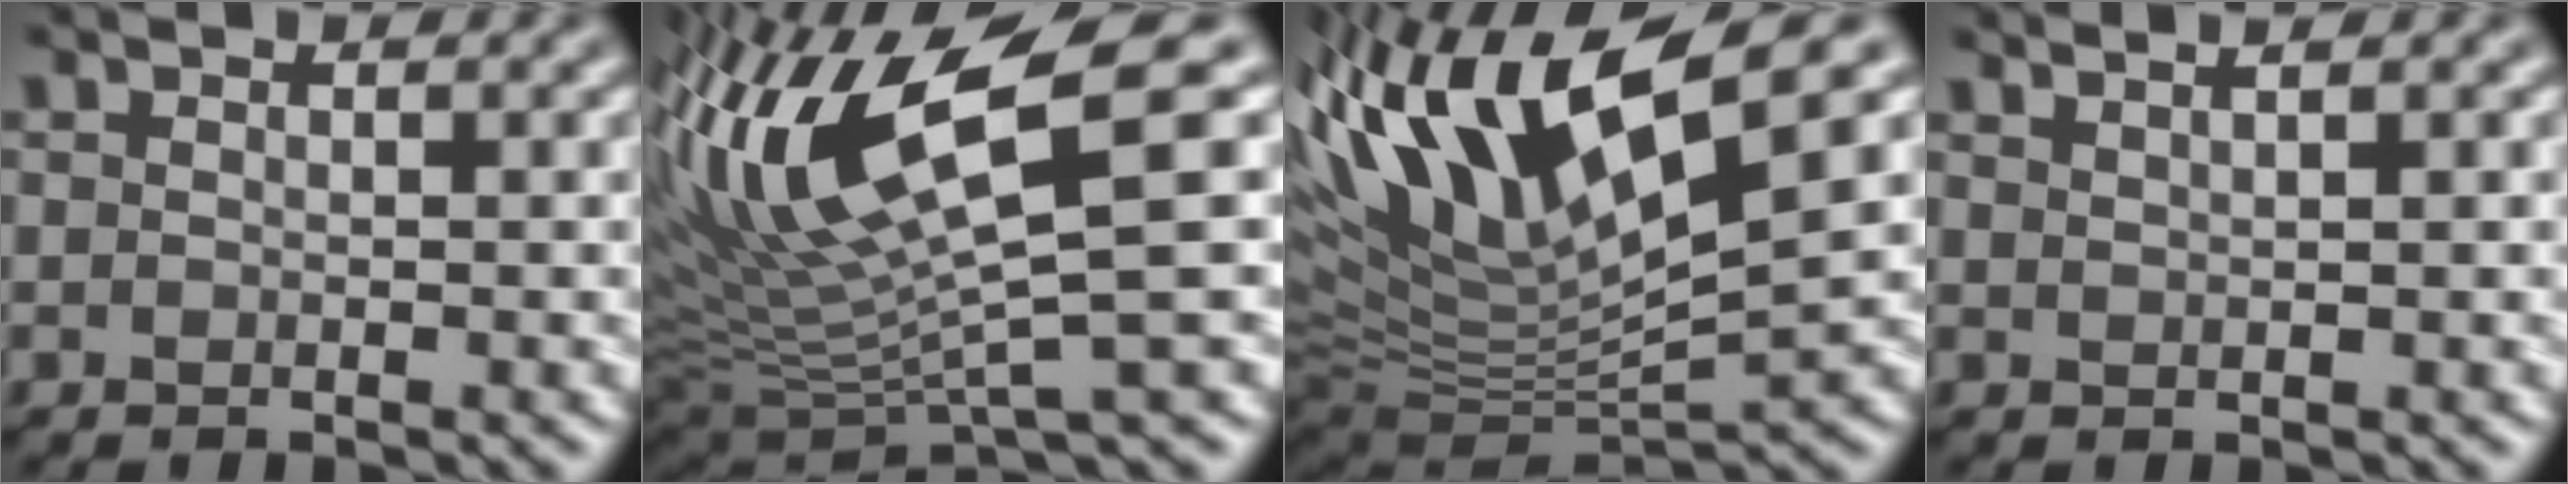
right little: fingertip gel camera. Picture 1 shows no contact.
{"total": 11.2, "force": [3.9, 0.9, 10.4], "torque": [-0.219, 0.033, 0.073]}
{"total": 11.1, "force": [5.6, 1.8, 9.4], "torque": [-0.183, 0.034, 0.094]}
{"total": 1.9, "force": [1.2, -1.3, -0.6], "torque": [0.003, 0.001, 0.024]}